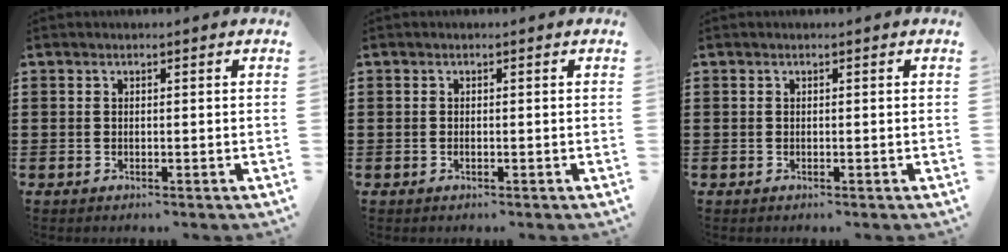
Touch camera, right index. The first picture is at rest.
{"total": 0.0}
{"total": 0.0}